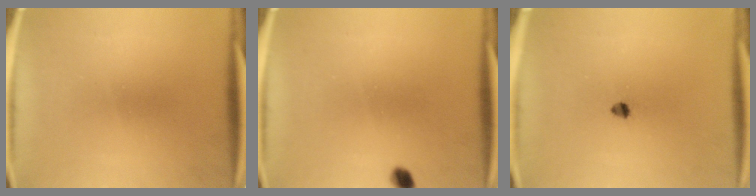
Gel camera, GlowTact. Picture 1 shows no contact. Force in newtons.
{"total": 1.8}
{"total": 1.4}